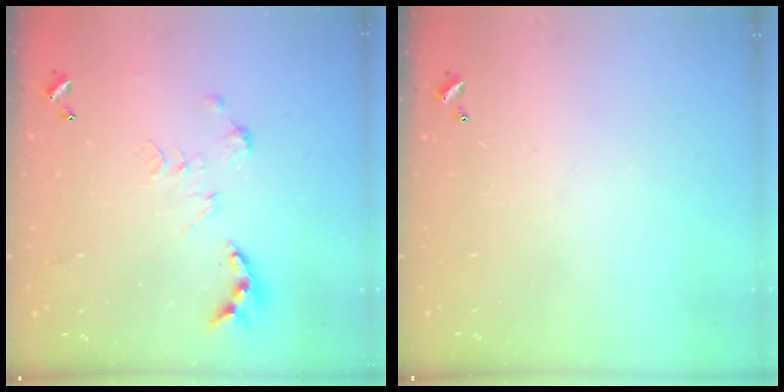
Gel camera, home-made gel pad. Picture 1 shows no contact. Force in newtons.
{"total": 0.0}